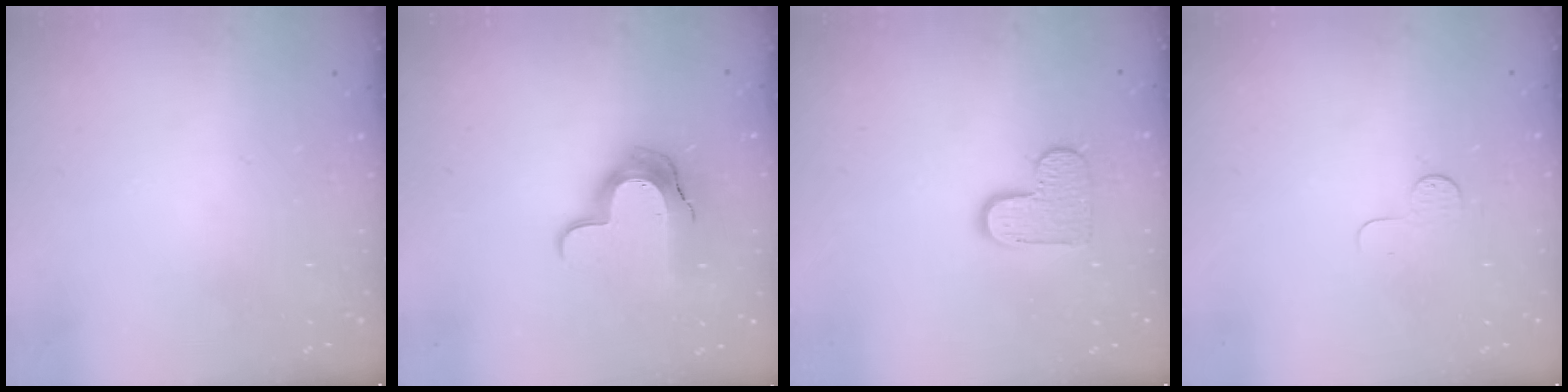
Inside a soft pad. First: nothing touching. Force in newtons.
{"total": 13.0, "press": 13.0, "slide": 1.0}
{"total": 8.9, "press": 8.9, "slide": 0.4}
{"total": 4.0, "press": 4.0, "slide": 0.4}